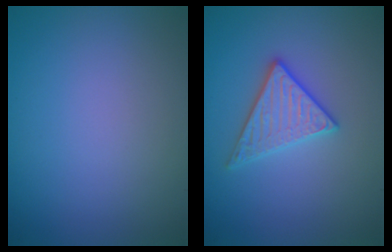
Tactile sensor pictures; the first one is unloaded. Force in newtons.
{"total": 2.9, "press": 2.8, "slide": 0.7}